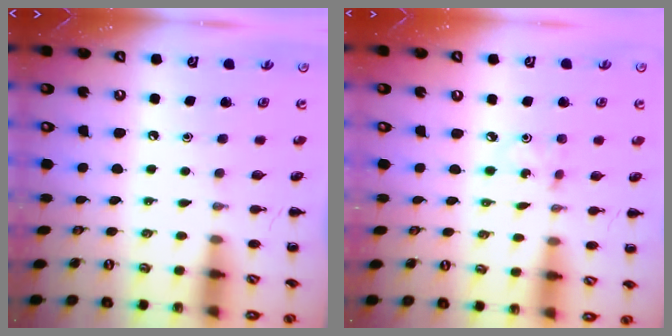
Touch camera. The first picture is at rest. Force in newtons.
{"total": 1.0, "press": 0.9, "slide": 0.3}